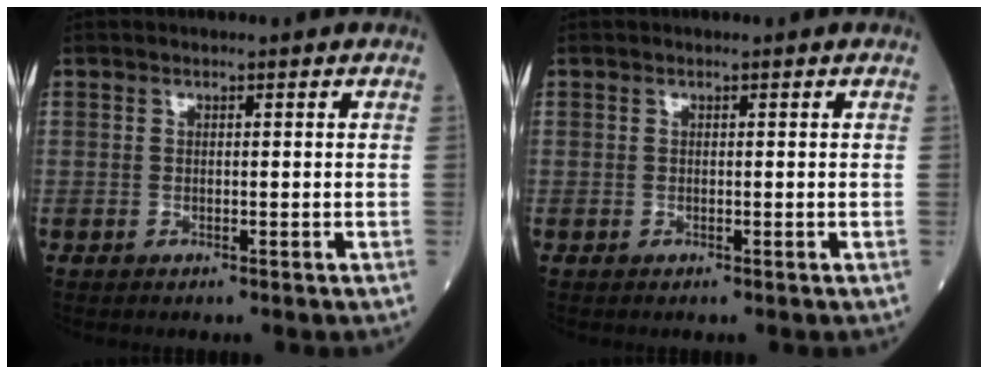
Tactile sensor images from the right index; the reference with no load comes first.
{"total": 0.0}